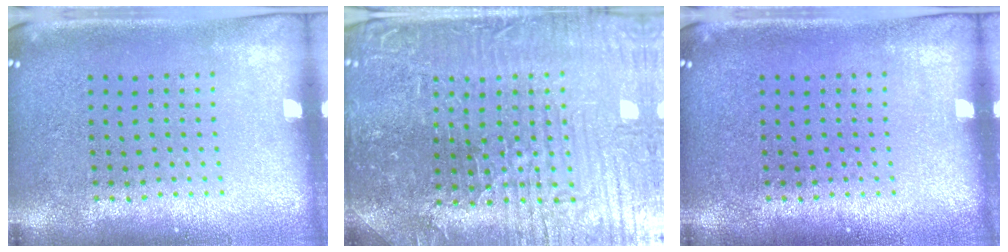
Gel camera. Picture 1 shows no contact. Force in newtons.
{"total": 4.6, "press": 4.5, "slide": 0.8}
{"total": 0.0}